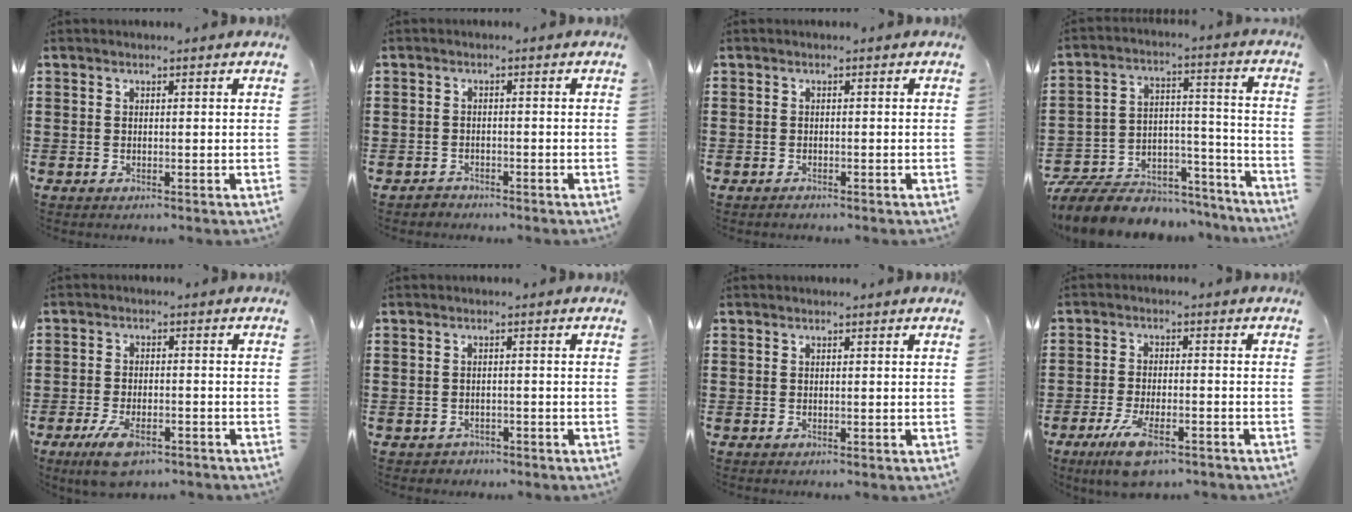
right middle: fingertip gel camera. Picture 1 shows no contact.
{"total": 1.6, "force": [-1.4, 0.7, -0.2], "torque": [0.000, 0.005, -0.033]}
{"total": 0.6, "force": [-0.6, 0.2, 0.1], "torque": [-0.004, 0.001, -0.013]}
{"total": 9.2, "force": [-8.3, 3.1, 2.5], "torque": [-0.050, 0.022, -0.161]}
{"total": 6.0, "force": [-4.0, 2.1, 3.9], "torque": [-0.081, 0.001, -0.076]}
{"total": 1.3, "force": [-1.1, 0.6, -0.1], "torque": [-0.003, 0.003, -0.026]}
{"total": 0.0}
{"total": 7.5, "force": [-4.7, 2.2, 5.4], "torque": [-0.118, -0.004, -0.087]}